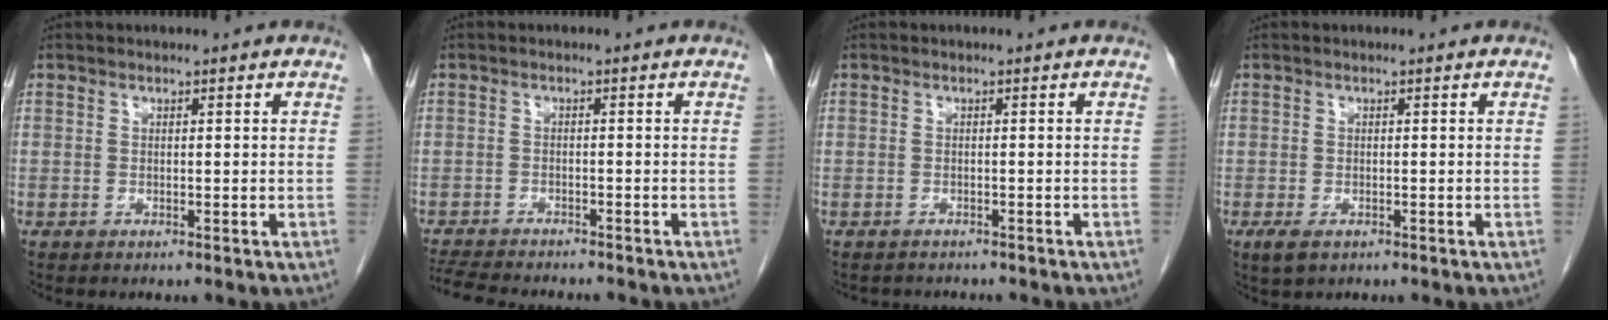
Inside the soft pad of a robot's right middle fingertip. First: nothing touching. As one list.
[{"total": 9.9, "force": [-8.9, 1.6, 3.9], "torque": [-0.065, -0.012, -0.134]}, {"total": 3.1, "force": [-2.9, 1.1, 0.5], "torque": [-0.007, -0.003, -0.036]}, {"total": 2.2, "force": [-1.2, 1.1, 1.6], "torque": [-0.035, -0.004, -0.013]}]